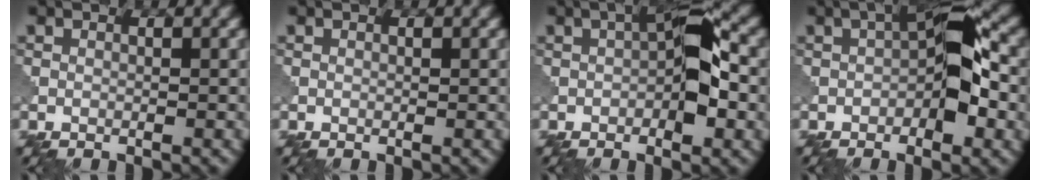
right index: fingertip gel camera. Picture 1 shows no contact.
{"total": 0.0}
{"total": 5.9, "force": [-0.5, 2.2, 5.5], "torque": [-0.079, 0.011, -0.019]}
{"total": 7.1, "force": [-0.9, 2.9, 6.4], "torque": [-0.091, 0.015, -0.028]}